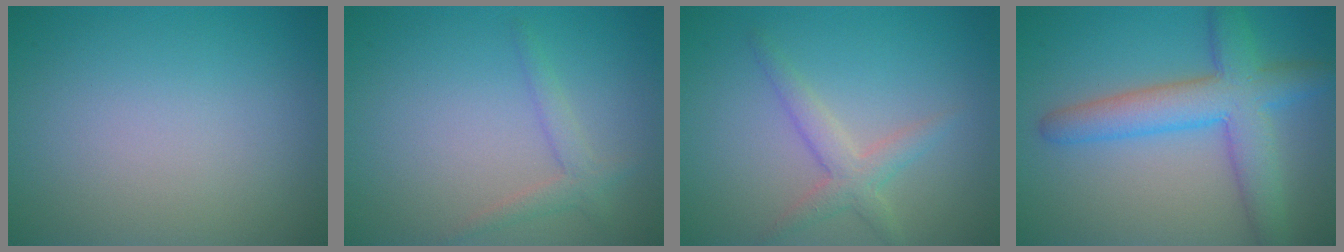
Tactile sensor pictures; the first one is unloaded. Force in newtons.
{"total": 1.8, "press": 1.8, "slide": 0.2}
{"total": 2.5, "press": 2.5, "slide": 0.2}
{"total": 6.3, "press": 6.3, "slide": 0.3}